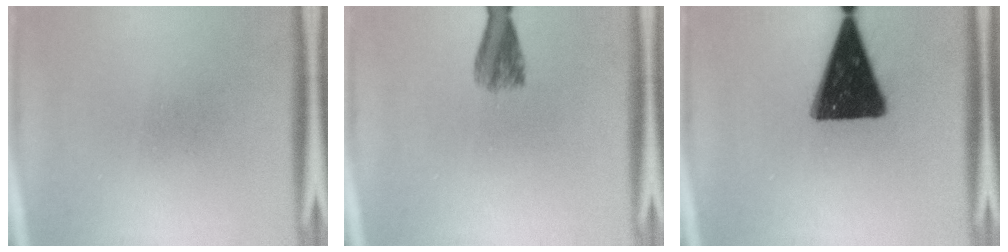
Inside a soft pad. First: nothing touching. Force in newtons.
{"total": 4.1}
{"total": 17.2}